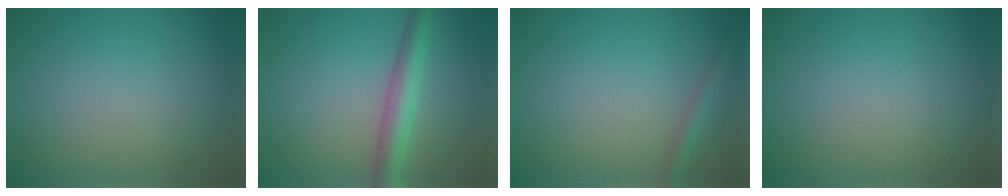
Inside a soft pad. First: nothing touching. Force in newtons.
{"total": 3.9, "press": 3.9, "slide": 0.0}
{"total": 1.4, "press": 1.4, "slide": 0.1}
{"total": 0.0}